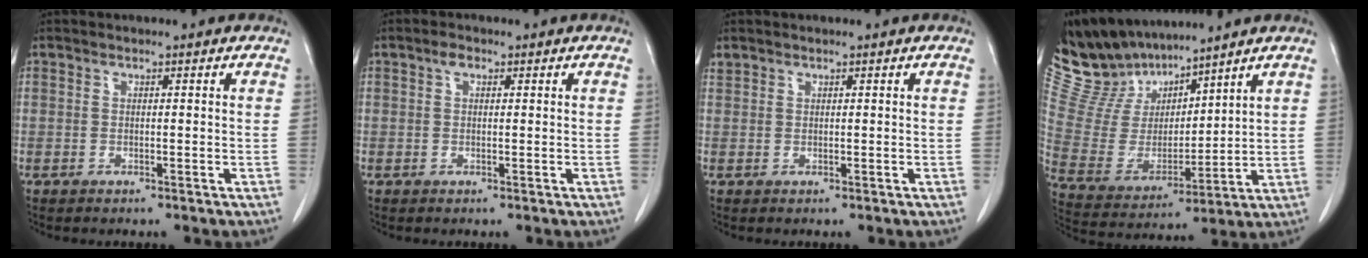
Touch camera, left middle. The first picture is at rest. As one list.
[{"total": 1.3, "force": [0.6, 0.7, 0.8], "torque": [-0.016, 0.008, 0.010]}, {"total": 0.6, "force": [0.6, 0.2, -0.1], "torque": [-0.003, 0.007, 0.013]}, {"total": 13.5, "force": [12.6, 3.8, 3.2], "torque": [-0.089, 0.011, 0.262]}]